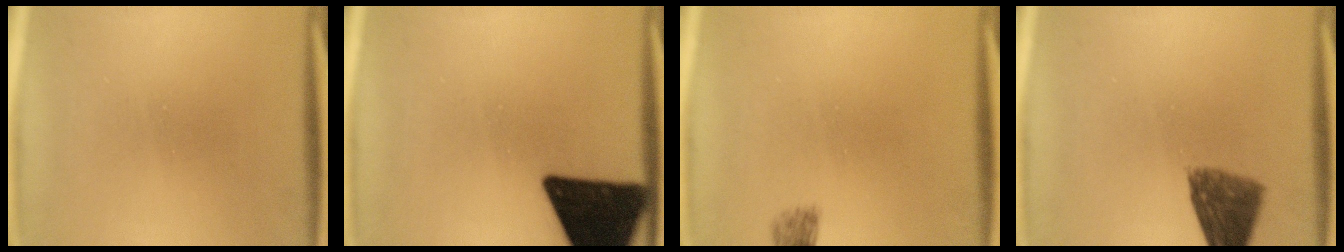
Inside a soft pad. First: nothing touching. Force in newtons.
{"total": 17.3}
{"total": 1.2}
{"total": 7.4}